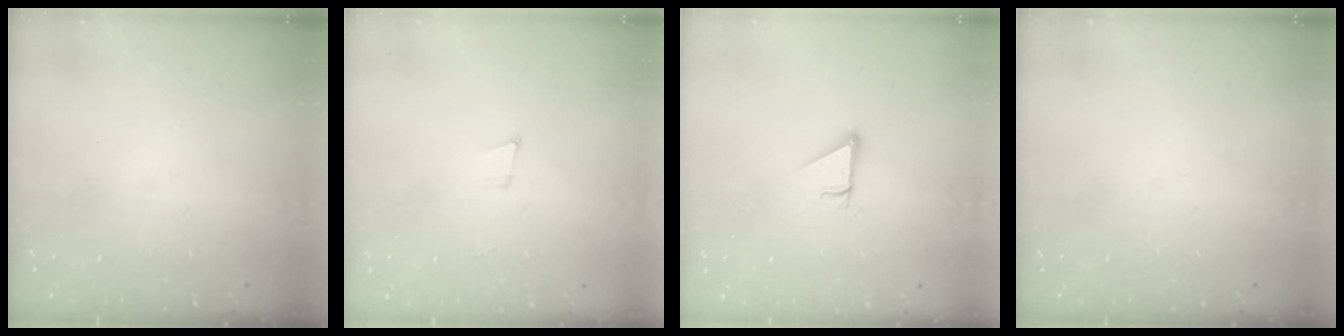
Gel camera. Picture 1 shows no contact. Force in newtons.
{"total": 3.6, "press": 2.5, "slide": 2.7}
{"total": 2.7, "press": 2.7, "slide": 0.3}
{"total": 0.0}